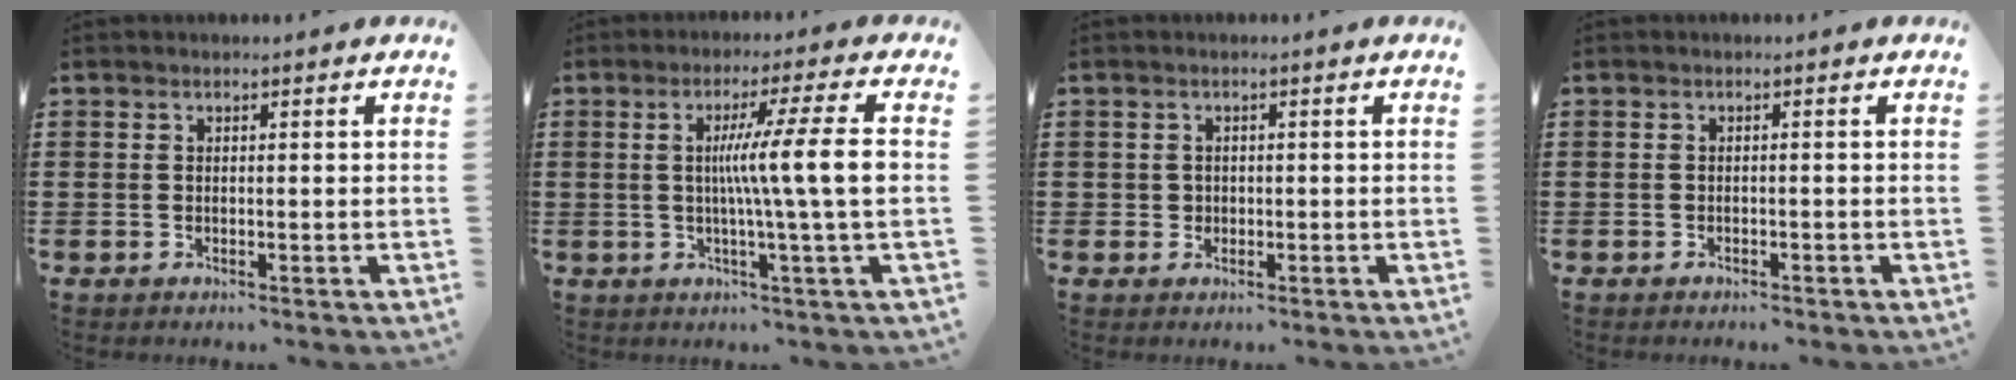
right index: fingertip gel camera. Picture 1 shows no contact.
{"total": 10.1, "force": [0.3, -0.4, 10.1], "torque": [-0.181, -0.003, -0.002]}
{"total": 1.1, "force": [0.0, 1.1, 0.2], "torque": [-0.006, 0.007, -0.002]}
{"total": 0.6, "force": [-0.6, 0.1, 0.2], "torque": [-0.006, -0.002, -0.012]}